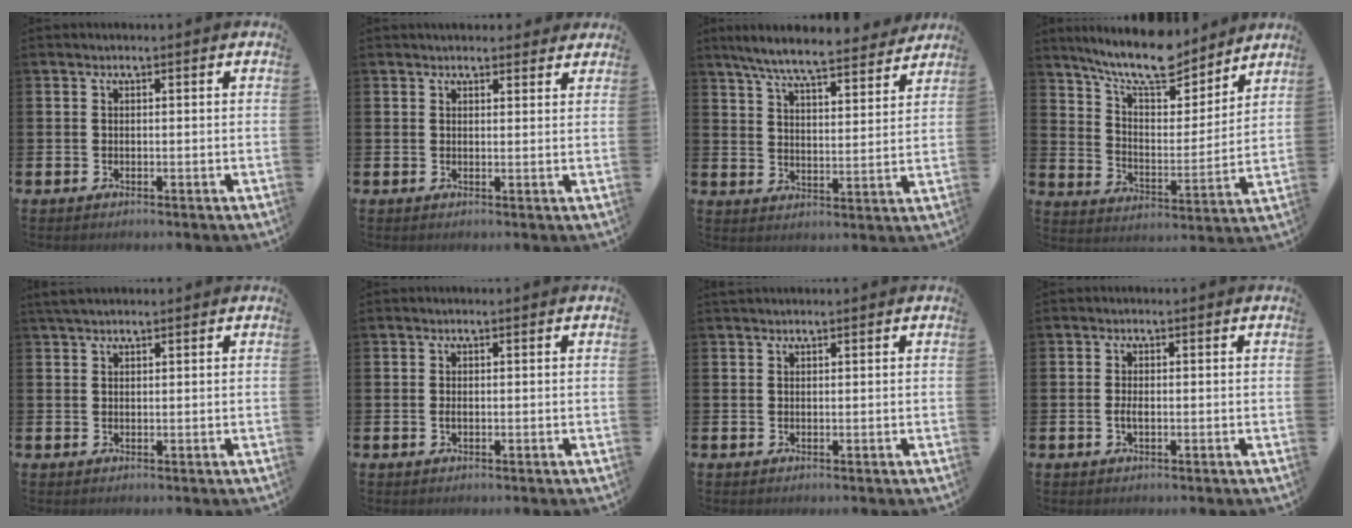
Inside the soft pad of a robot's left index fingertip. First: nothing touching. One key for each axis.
{"total": 2.1, "fx": 2.0, "fy": 0.6, "fz": 0.0, "tx": 0.006, "ty": -0.008, "tz": 0.036}
{"total": 7.7, "fx": 7.2, "fy": 0.6, "fz": 2.7, "tx": -0.074, "ty": -0.044, "tz": 0.124}
{"total": 11.1, "fx": 10.0, "fy": 2.4, "fz": 4.2, "tx": -0.100, "ty": -0.064, "tz": 0.176}
{"total": 1.8, "fx": 1.6, "fy": 0.5, "fz": 0.8, "tx": -0.018, "ty": 0.006, "tz": 0.029}
{"total": 0.7, "fx": -0.1, "fy": 0.3, "fz": 0.6, "tx": -0.015, "ty": 0.003, "tz": -0.003}
{"total": 0.8, "fx": 0.8, "fy": 0.1, "fz": 0.1, "tx": 0.008, "ty": -0.002, "tz": 0.012}
{"total": 1.5, "fx": -0.3, "fy": 0.6, "fz": 1.3, "tx": -0.019, "ty": -0.001, "tz": -0.007}